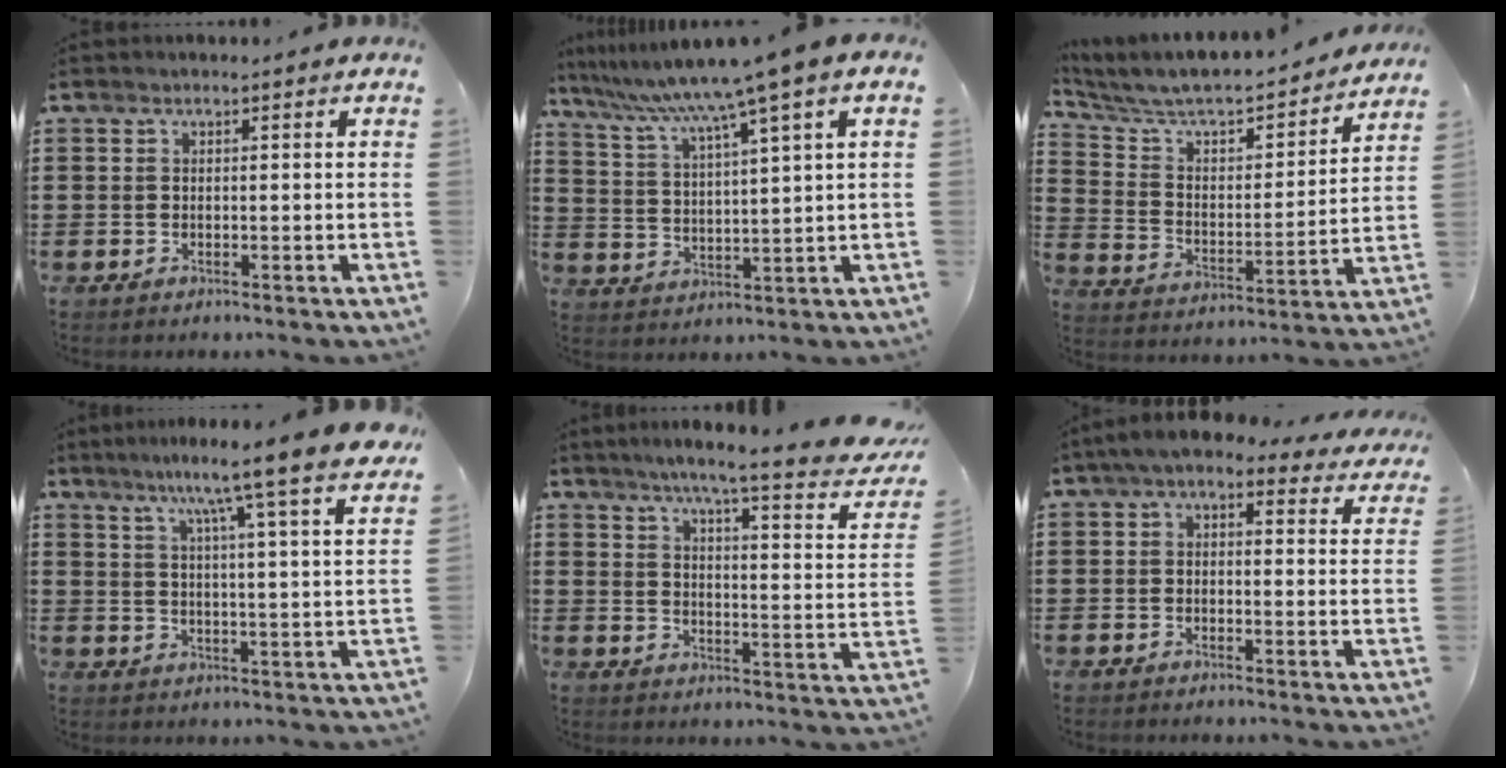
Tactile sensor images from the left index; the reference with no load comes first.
{"total": 8.1, "force": [6.1, -1.2, 5.2], "torque": [-0.124, -0.040, 0.095]}
{"total": 5.8, "force": [5.4, 1.4, 1.7], "torque": [-0.063, -0.045, 0.085]}
{"total": 8.7, "force": [7.0, -1.2, 5.1], "torque": [-0.108, -0.040, 0.108]}
{"total": 6.7, "force": [5.0, -0.4, 4.5], "torque": [-0.084, -0.047, 0.072]}
{"total": 4.3, "force": [3.1, 1.6, 2.5], "torque": [-0.059, -0.003, 0.053]}